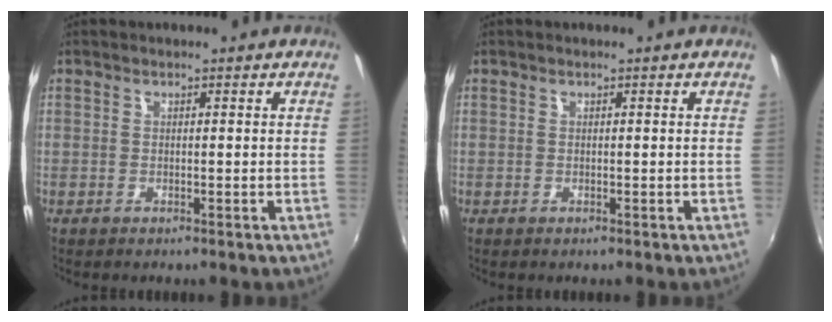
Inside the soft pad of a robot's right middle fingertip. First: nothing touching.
{"total": 0.0}